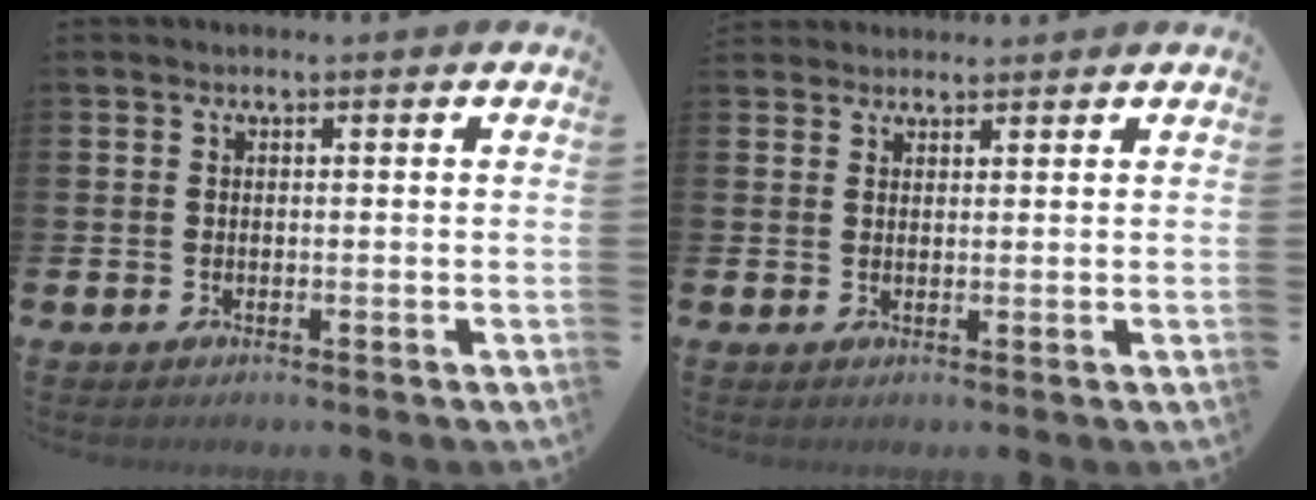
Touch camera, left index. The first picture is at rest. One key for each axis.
{"total": 2.1, "fx": 2.0, "fy": 0.6, "fz": -0.1, "tx": 0.011, "ty": -0.008, "tz": 0.035}